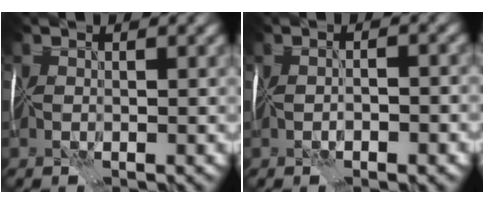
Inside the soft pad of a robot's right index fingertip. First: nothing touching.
{"total": 2.5, "force": [-1.1, 0.6, 2.2], "torque": [-0.020, 0.004, -0.018]}